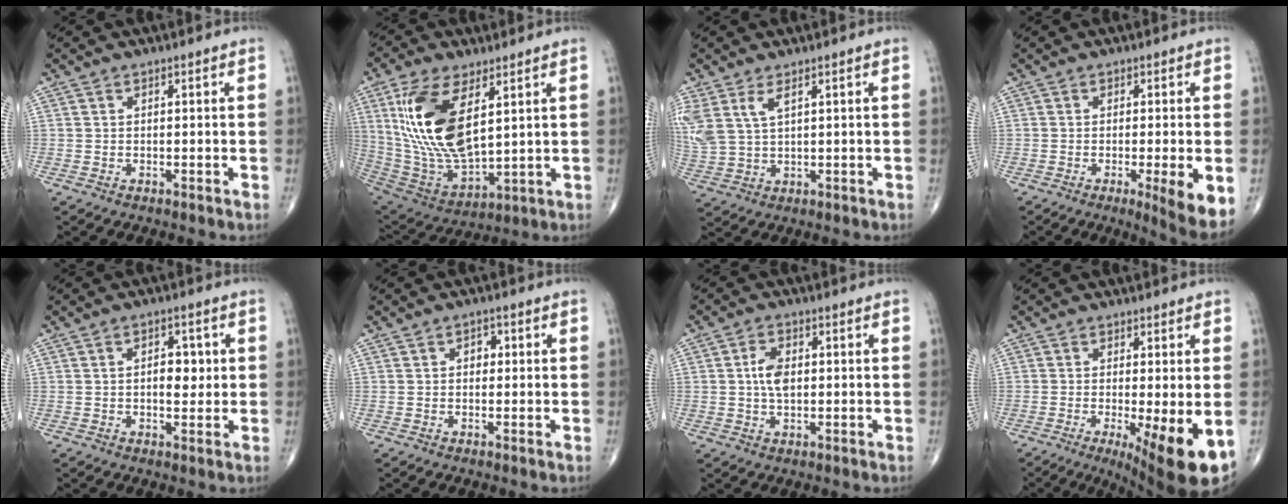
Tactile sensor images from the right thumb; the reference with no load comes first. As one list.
[{"total": 19.7, "force": [6.0, 9.1, 16.4], "torque": [-0.320, -0.028, 0.125]}, {"total": 8.1, "force": [3.7, 4.0, 6.0], "torque": [-0.148, -0.003, 0.085]}, {"total": 7.6, "force": [-2.1, 0.8, 7.3], "torque": [-0.104, -0.020, -0.032]}, {"total": 4.9, "force": [0.4, 2.9, 4.0], "torque": [-0.039, 0.001, 0.004]}, {"total": 2.1, "force": [0.3, 1.6, 1.3], "torque": [-0.004, 0.005, -0.002]}, {"total": 4.8, "force": [0.4, 2.9, 3.8], "torque": [-0.069, 0.003, 0.003]}, {"total": 12.0, "force": [-3.9, 2.6, 11.1], "torque": [-0.146, -0.025, -0.051]}]